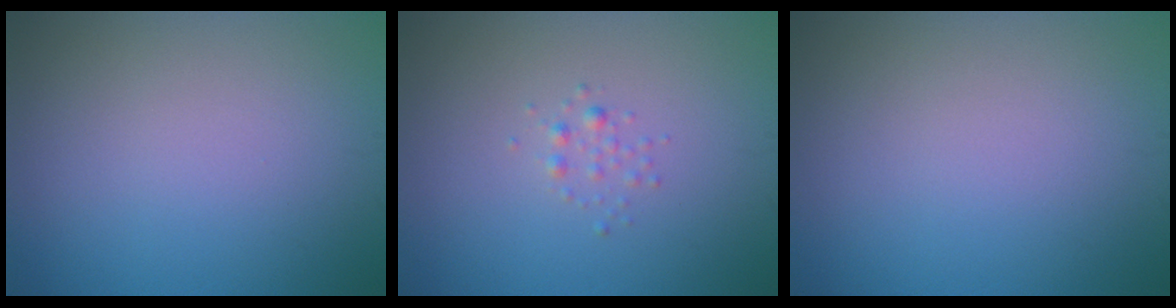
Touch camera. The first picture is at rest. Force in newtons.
{"total": 0.8, "press": 0.8, "slide": 0.0}
{"total": 0.0}